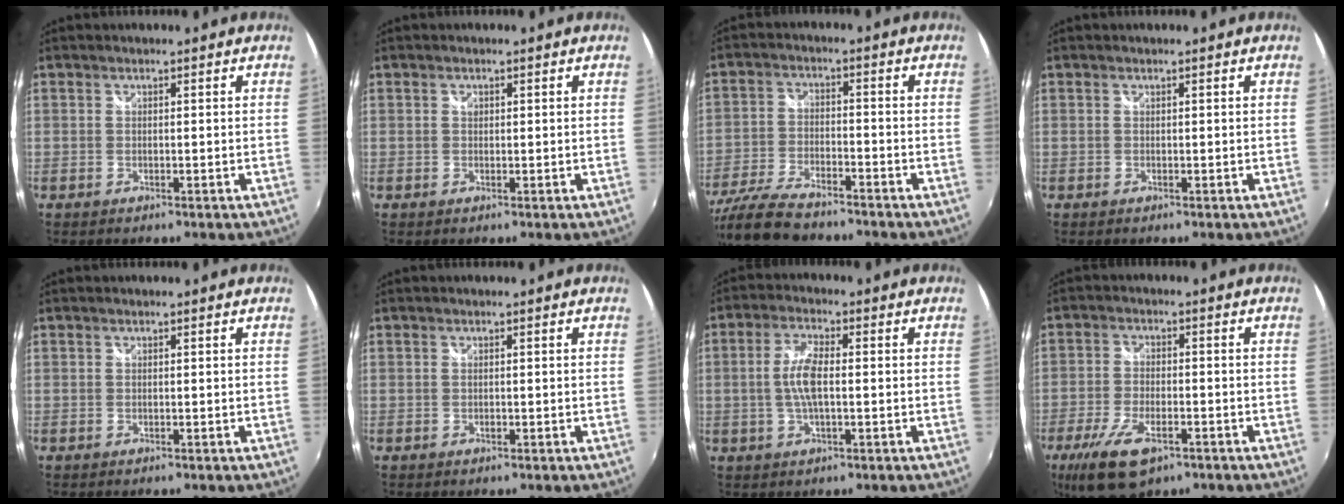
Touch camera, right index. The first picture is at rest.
{"total": 0.7, "force": [0.2, 0.7, 0.2], "torque": [-0.001, 0.001, 0.000]}
{"total": 13.2, "force": [-11.1, 3.4, 6.3], "torque": [-0.152, -0.027, -0.206]}
{"total": 0.0}
{"total": 0.0}
{"total": 0.0}
{"total": 6.2, "force": [-0.3, 2.1, 5.9], "torque": [-0.118, 0.005, -0.005]}
{"total": 11.5, "force": [-6.5, 5.0, 8.0], "torque": [-0.186, -0.031, -0.120]}